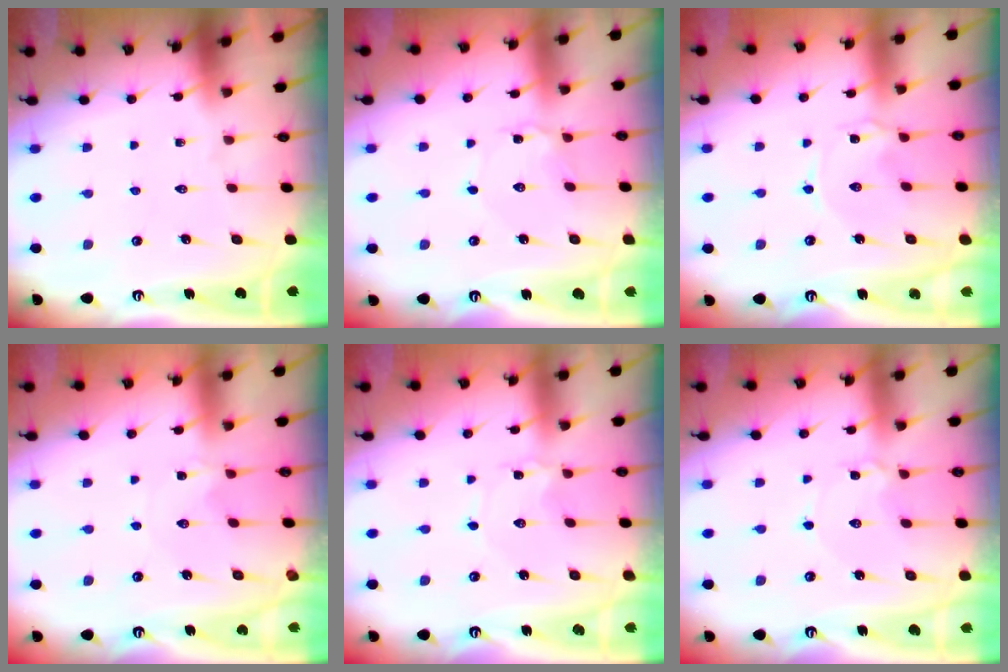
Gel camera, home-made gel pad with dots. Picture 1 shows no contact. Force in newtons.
{"total": 2.3, "press": 2.3, "slide": 0.3}
{"total": 0.6, "press": 0.5, "slide": 0.2}
{"total": 0.0}
{"total": 0.0}
{"total": 2.3, "press": 2.3, "slide": 0.2}